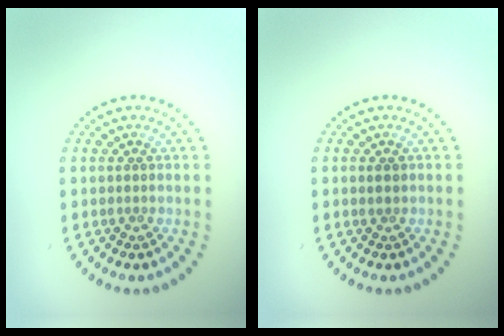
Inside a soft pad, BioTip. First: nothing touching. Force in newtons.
{"total": 0.8, "press": 0.7, "slide": 0.4}